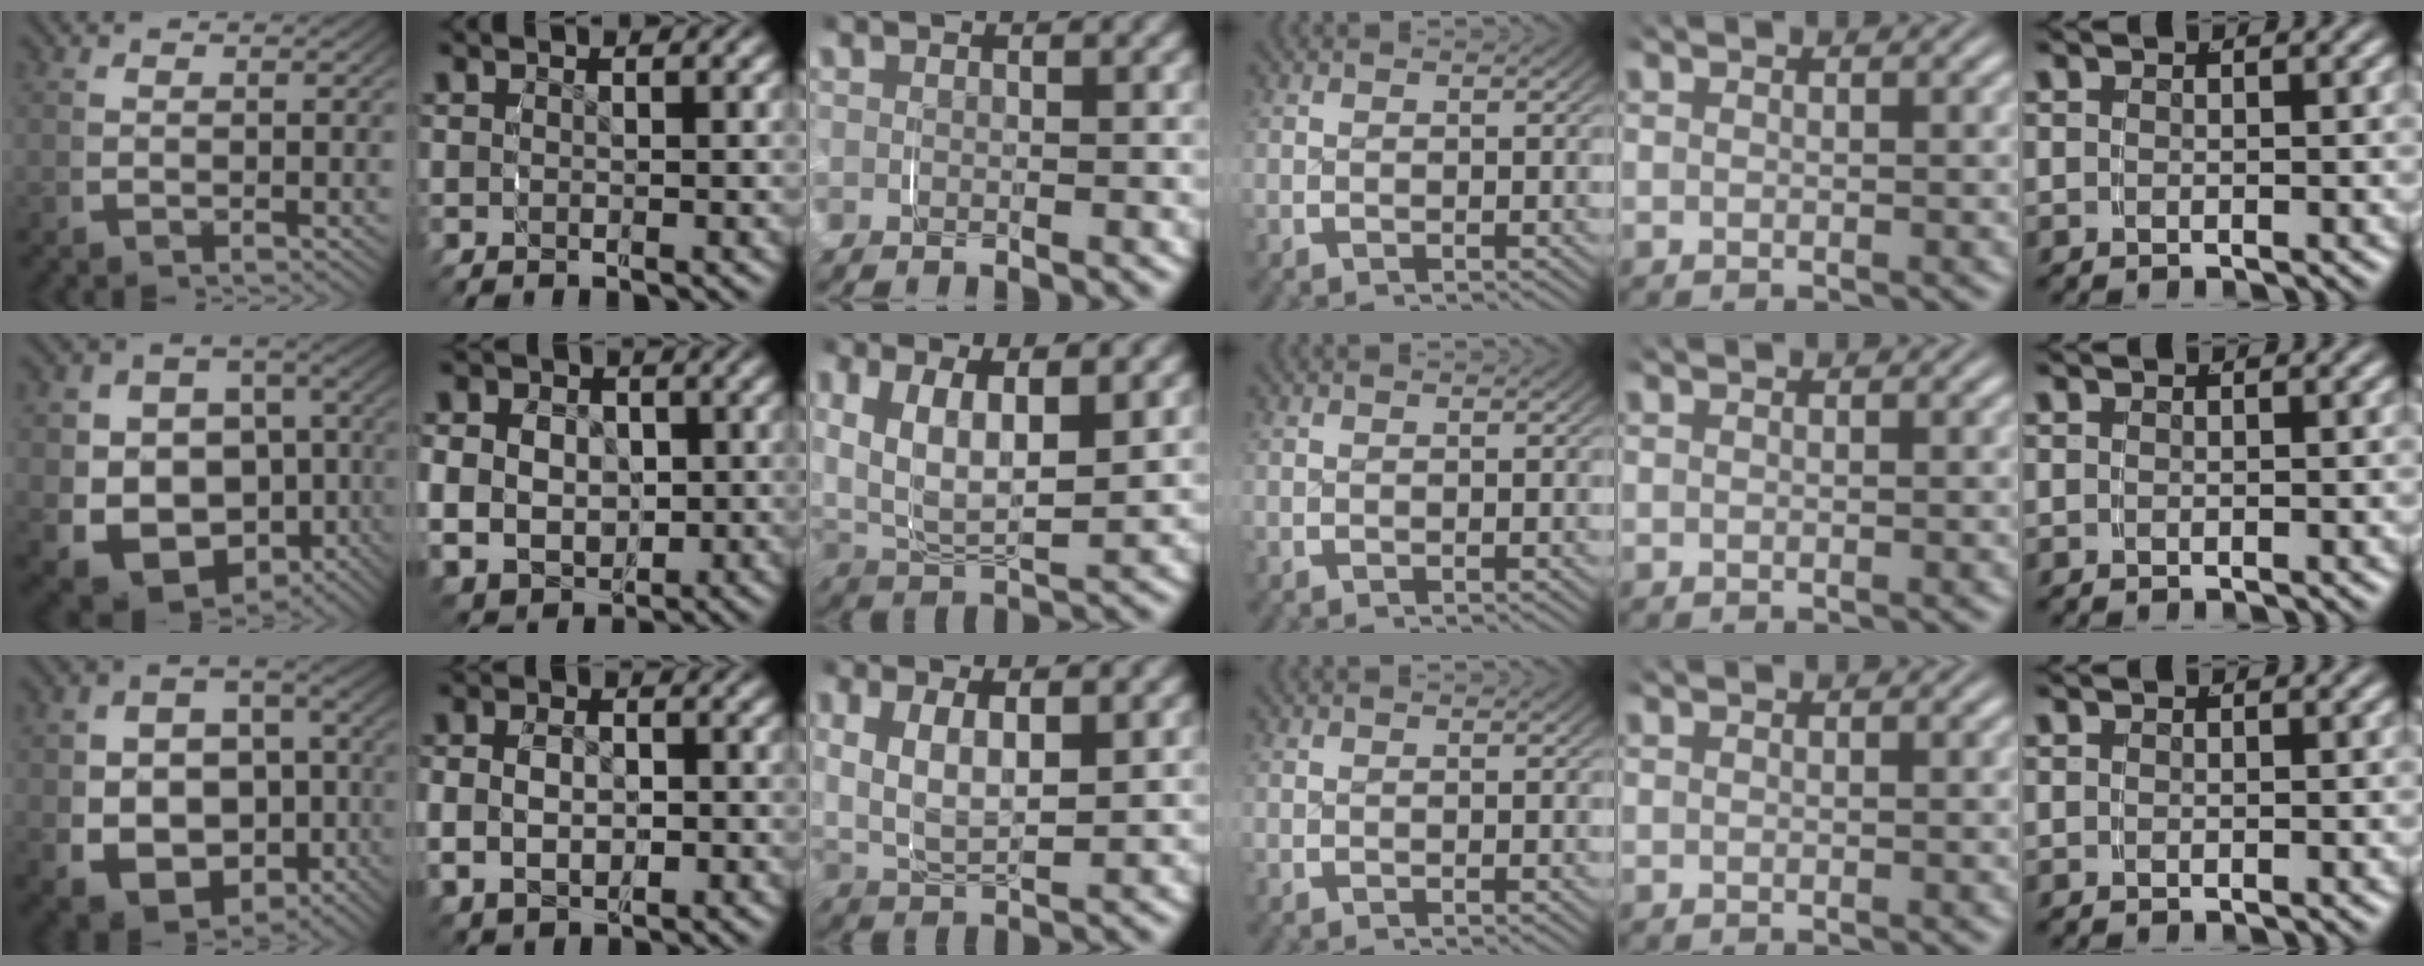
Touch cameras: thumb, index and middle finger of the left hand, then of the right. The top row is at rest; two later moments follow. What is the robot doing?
{"motion": "grasp_and_lifting", "object": "scarf"}